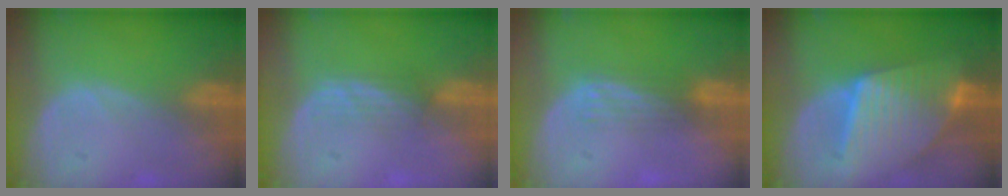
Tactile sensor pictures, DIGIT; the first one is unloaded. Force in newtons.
{"total": 2.4, "press": 2.3, "slide": 0.8}
{"total": 2.9, "press": 2.7, "slide": 1.2}
{"total": 9.7, "press": 9.6, "slide": 0.6}